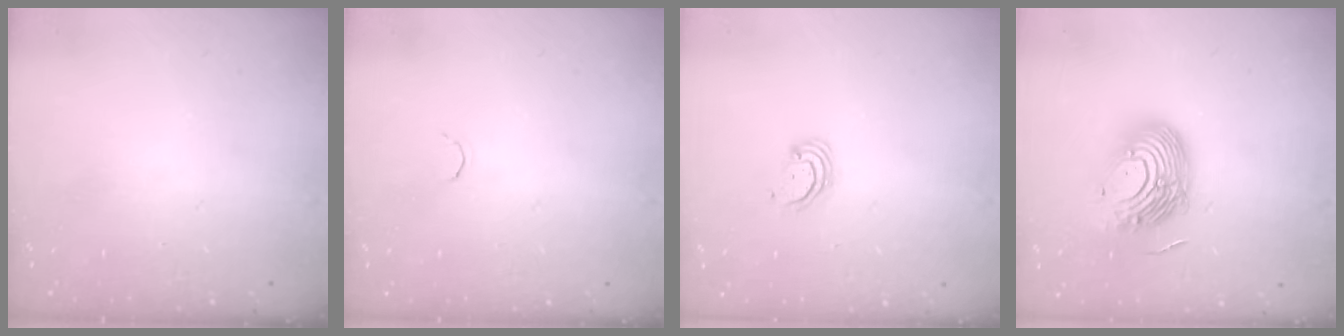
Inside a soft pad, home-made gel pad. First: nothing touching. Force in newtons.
{"total": 1.8, "press": 1.7, "slide": 0.4}
{"total": 2.3, "press": 2.3, "slide": 0.2}
{"total": 15.1, "press": 14.8, "slide": 2.7}